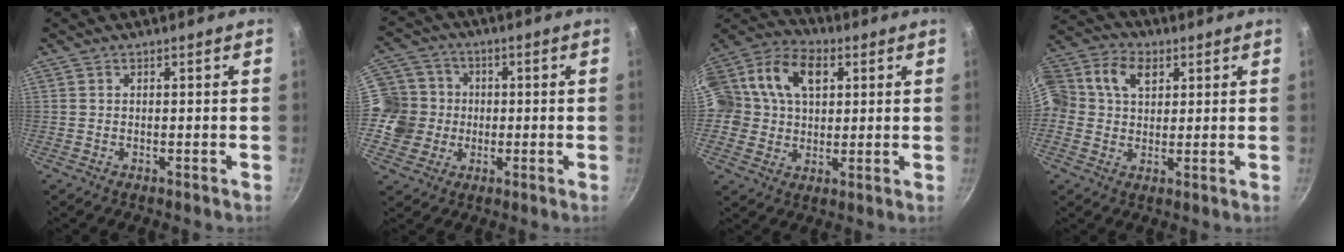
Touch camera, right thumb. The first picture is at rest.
{"total": 10.1, "force": [-0.6, 9.7, 2.5], "torque": [-0.013, 0.022, -0.025]}
{"total": 19.8, "force": [5.1, 15.3, 11.4], "torque": [-0.225, 0.032, 0.075]}
{"total": 15.3, "force": [3.8, 11.9, 8.8], "torque": [-0.189, 0.032, 0.053]}